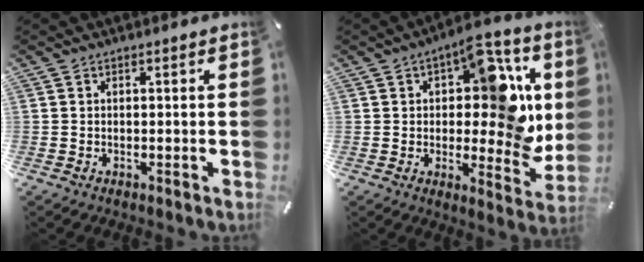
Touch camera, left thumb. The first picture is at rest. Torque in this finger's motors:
{"motor_torque": [2.25, 2.49, 0.50, -0.10, 0.14]}